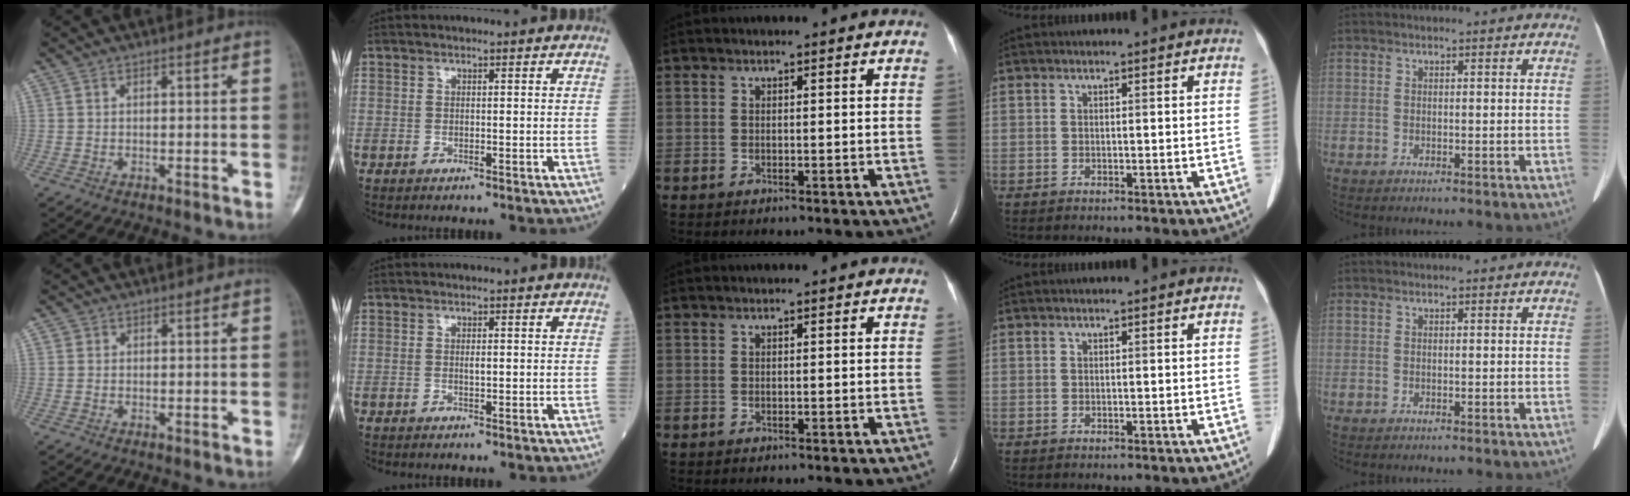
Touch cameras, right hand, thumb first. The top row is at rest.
{"thumb": {"total": 0.8, "force": [0.2, 0.7, 0.1], "torque": [0.007, 0.003, 0.002]}, "index": {"total": 0.7, "force": [0.1, 0.0, 0.7], "torque": [-0.013, -0.001, 0.001]}}